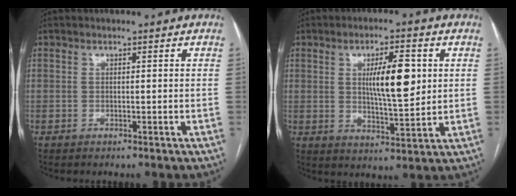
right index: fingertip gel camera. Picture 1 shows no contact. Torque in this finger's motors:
{"motor_torque": [1.07, 0.22, 0.52, 0.14]}